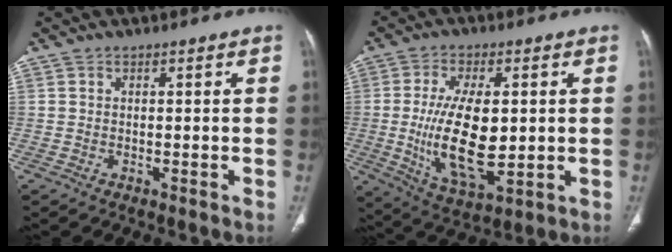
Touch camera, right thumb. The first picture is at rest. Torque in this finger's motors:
{"motor_torque": [-0.58, 1.22, 0.18, 0.53, 0.11]}